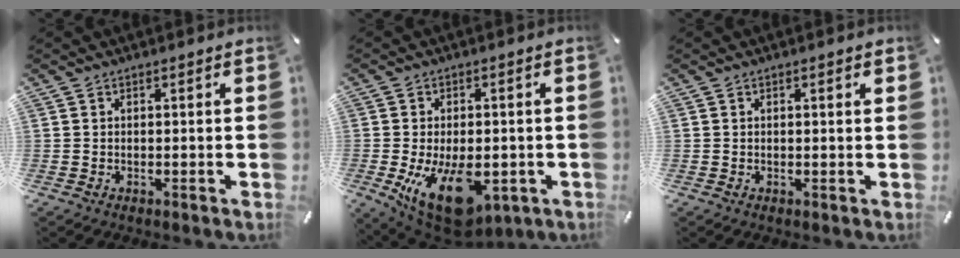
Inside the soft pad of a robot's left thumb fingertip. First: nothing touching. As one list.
[{"total": 16.5, "force": [-4.6, 9.0, 13.1], "torque": [-0.211, 0.002, -0.061]}, {"total": 0.9, "force": [0.3, 0.1, 0.9], "torque": [-0.009, -0.003, 0.003]}]